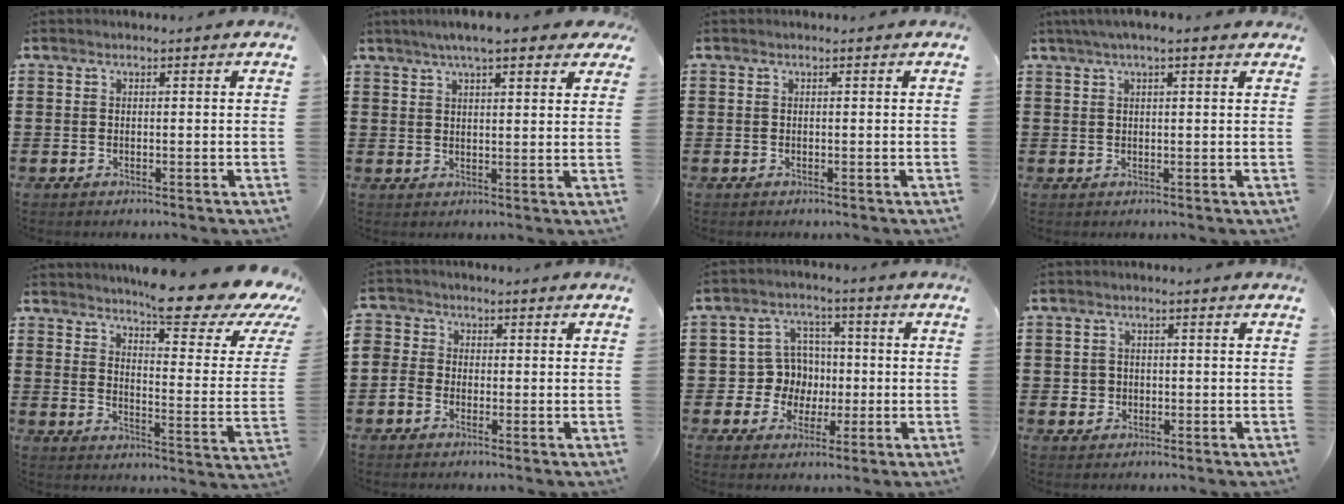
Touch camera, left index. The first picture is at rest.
{"total": 5.5, "force": [4.2, 0.7, 3.5], "torque": [-0.071, 0.000, 0.072]}
{"total": 0.0}
{"total": 2.8, "force": [1.7, 0.5, 2.1], "torque": [-0.044, 0.006, 0.030]}
{"total": 10.3, "force": [8.5, 1.1, 5.8], "torque": [-0.096, -0.062, 0.135]}
{"total": 2.5, "force": [-1.1, 2.3, 0.1], "torque": [-0.014, 0.008, -0.026]}
{"total": 7.0, "force": [0.2, 6.8, 1.7], "torque": [-0.054, 0.016, 0.006]}
{"total": 1.7, "force": [-0.2, 1.7, 0.4], "torque": [-0.013, 0.006, -0.007]}